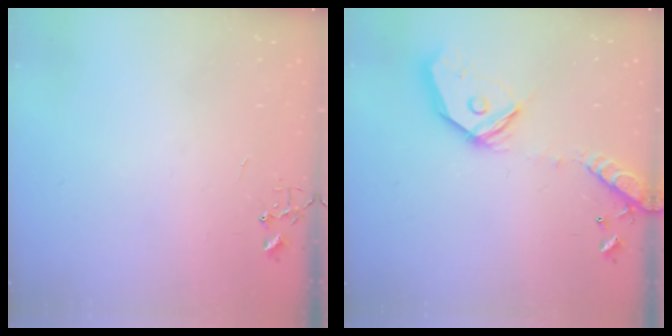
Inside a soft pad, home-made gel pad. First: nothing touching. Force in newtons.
{"total": 18.4, "press": 18.2, "slide": 3.1}